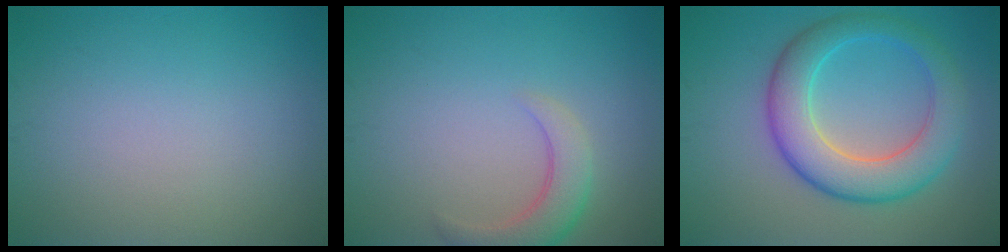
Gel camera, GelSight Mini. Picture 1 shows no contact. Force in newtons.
{"total": 3.4, "press": 3.4, "slide": 0.4}
{"total": 7.1, "press": 7.1, "slide": 0.2}